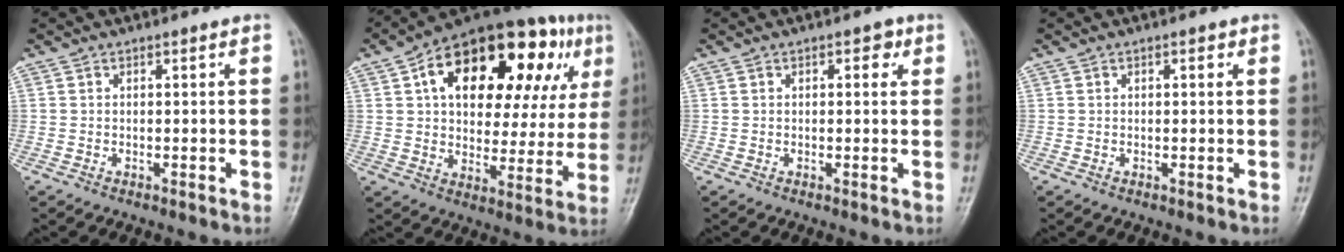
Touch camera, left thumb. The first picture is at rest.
{"total": 27.3, "force": [10.4, 14.4, 20.8], "torque": [-0.261, 0.031, 0.154]}
{"total": 2.1, "force": [0.8, 1.3, 1.5], "torque": [-0.003, 0.002, 0.006]}
{"total": 1.1, "force": [0.4, 0.5, 0.9], "torque": [-0.009, 0.001, 0.004]}